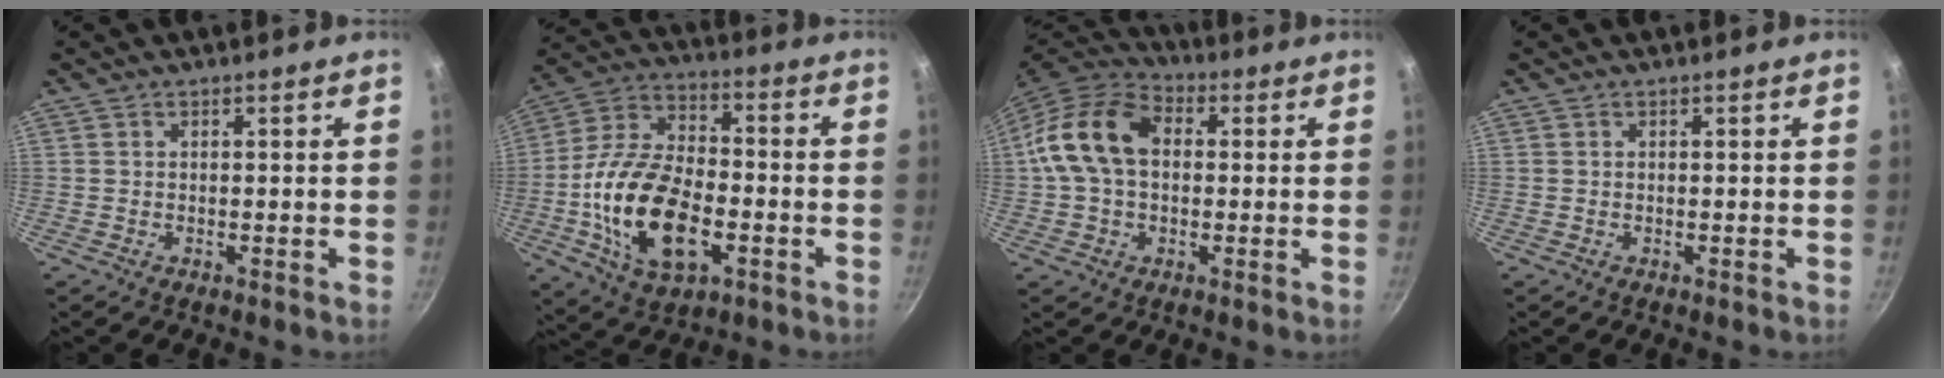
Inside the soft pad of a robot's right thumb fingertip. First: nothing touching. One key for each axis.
{"total": 20.6, "fx": -5.0, "fy": 11.5, "fz": 16.2, "tx": -0.299, "ty": 0.028, "tz": -0.096}
{"total": 14.0, "fx": 1.3, "fy": 9.8, "fz": 9.9, "tx": -0.161, "ty": 0.028, "tz": 0.006}
{"total": 0.0}